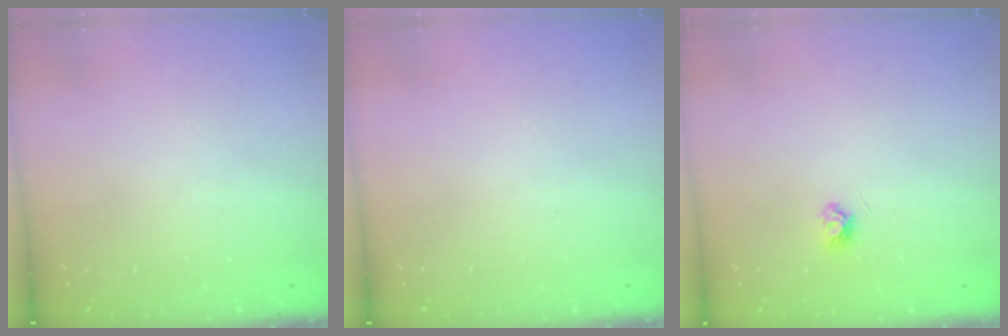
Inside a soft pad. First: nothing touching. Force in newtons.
{"total": 0.0}
{"total": 3.9, "press": 3.9, "slide": 0.6}